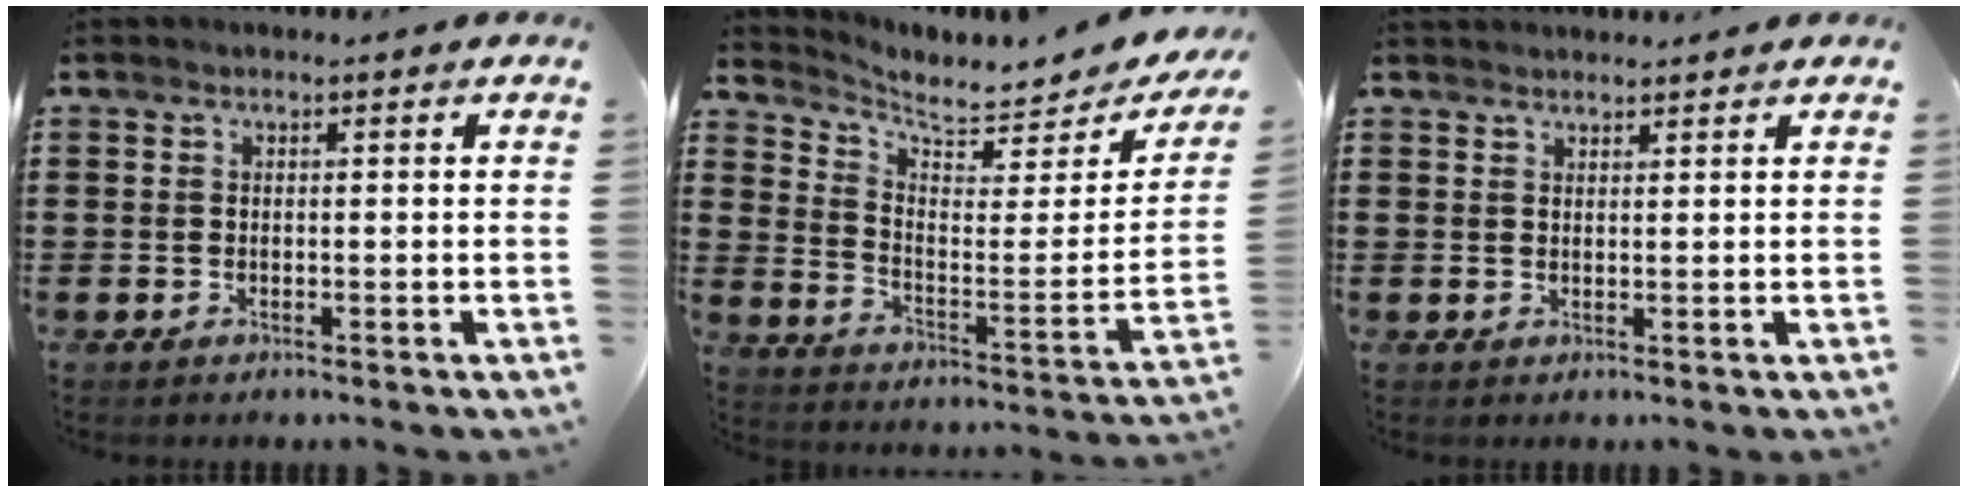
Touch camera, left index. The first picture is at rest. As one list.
[{"total": 5.0, "force": [4.6, 0.8, 1.8], "torque": [-0.055, -0.040, 0.073]}, {"total": 1.4, "force": [1.3, 0.2, 0.1], "torque": [-0.004, 0.000, 0.027]}]